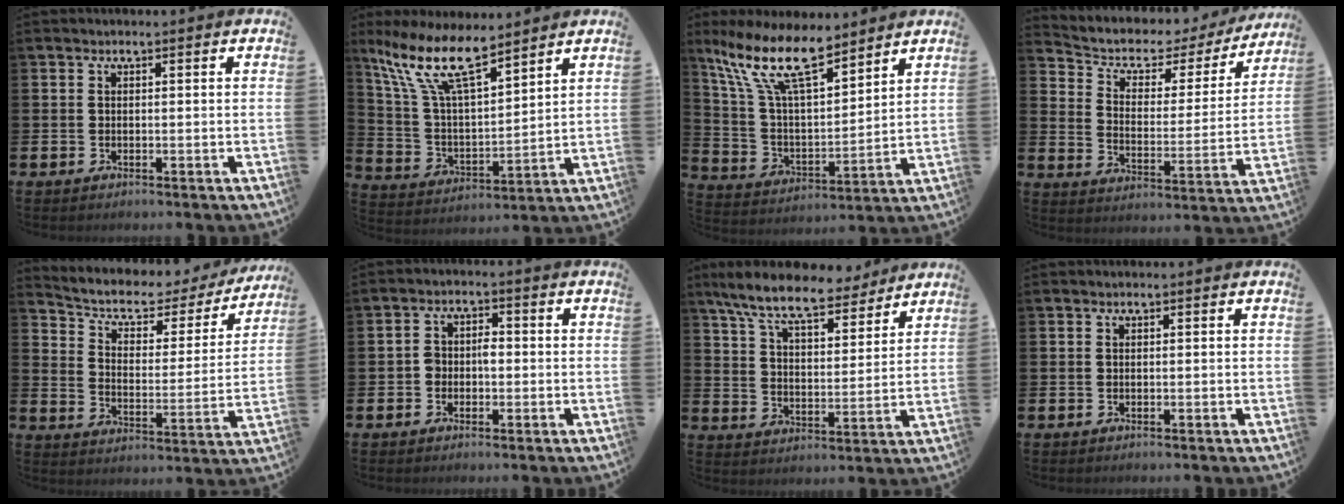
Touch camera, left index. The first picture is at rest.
{"total": 12.2, "force": [9.5, 3.2, 7.0], "torque": [-0.172, -0.035, 0.170]}
{"total": 13.2, "force": [10.1, 4.0, 7.5], "torque": [-0.177, -0.040, 0.180]}
{"total": 5.1, "force": [4.0, 2.9, 1.5], "torque": [-0.061, -0.025, 0.059]}
{"total": 5.8, "force": [4.6, 2.7, 2.3], "torque": [-0.068, -0.033, 0.069]}
{"total": 2.6, "force": [-0.6, 2.0, 1.6], "torque": [-0.023, 0.004, -0.018]}
{"total": 9.8, "force": [8.7, 2.1, 4.0], "torque": [-0.110, -0.040, 0.154]}
{"total": 0.0}